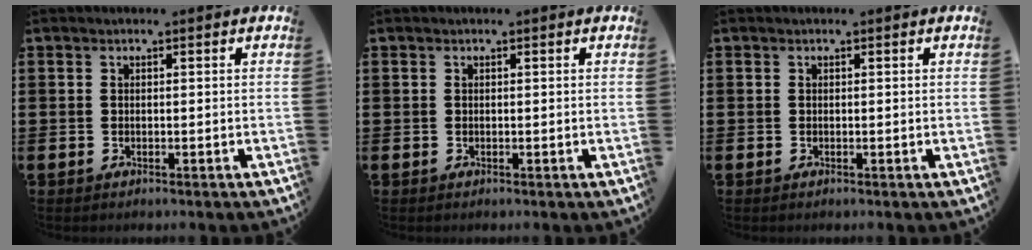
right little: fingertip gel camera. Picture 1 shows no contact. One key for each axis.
{"total": 0.0}
{"total": 0.0}